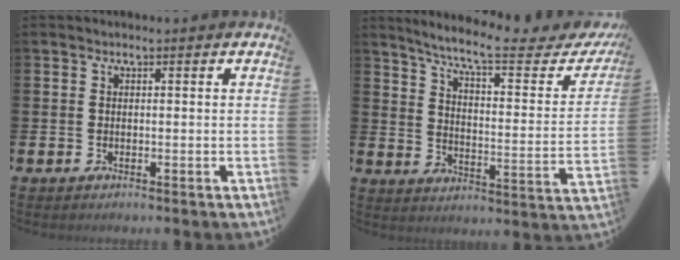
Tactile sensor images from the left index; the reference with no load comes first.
{"total": 9.1, "force": [7.5, 1.3, 4.9], "torque": [-0.107, -0.047, 0.119]}